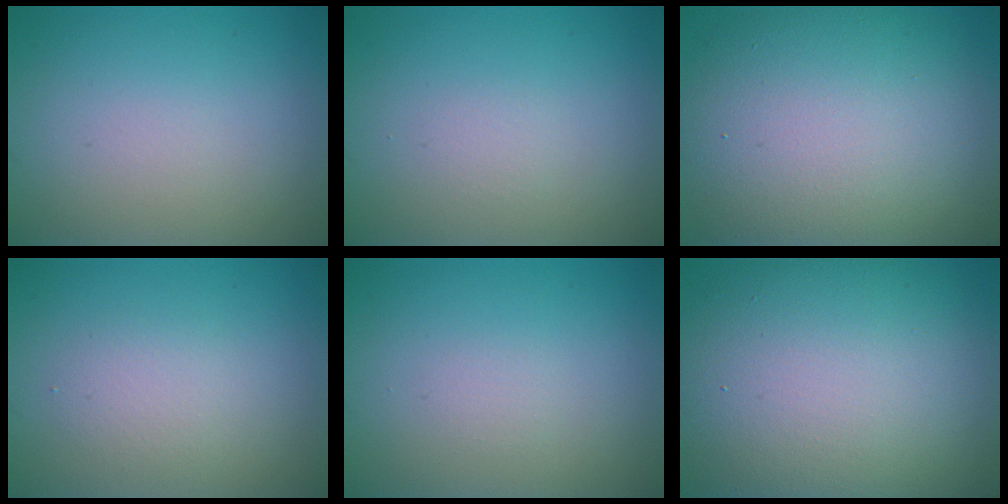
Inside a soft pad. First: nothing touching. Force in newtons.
{"total": 0.0}
{"total": 13.8, "press": 13.8, "slide": 0.7}
{"total": 2.0, "press": 2.0, "slide": 0.1}
{"total": 0.6, "press": 0.6, "slide": 0.1}
{"total": 15.5, "press": 15.5, "slide": 0.5}